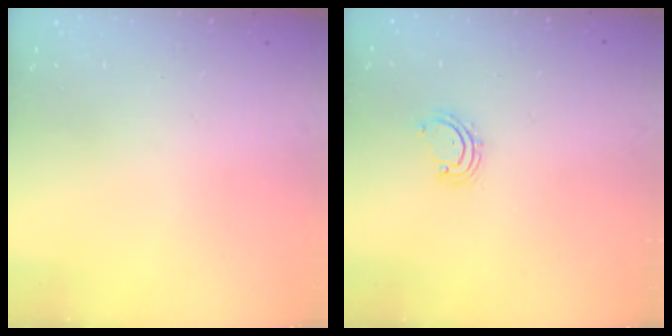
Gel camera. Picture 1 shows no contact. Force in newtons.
{"total": 2.7, "press": 2.6, "slide": 0.5}